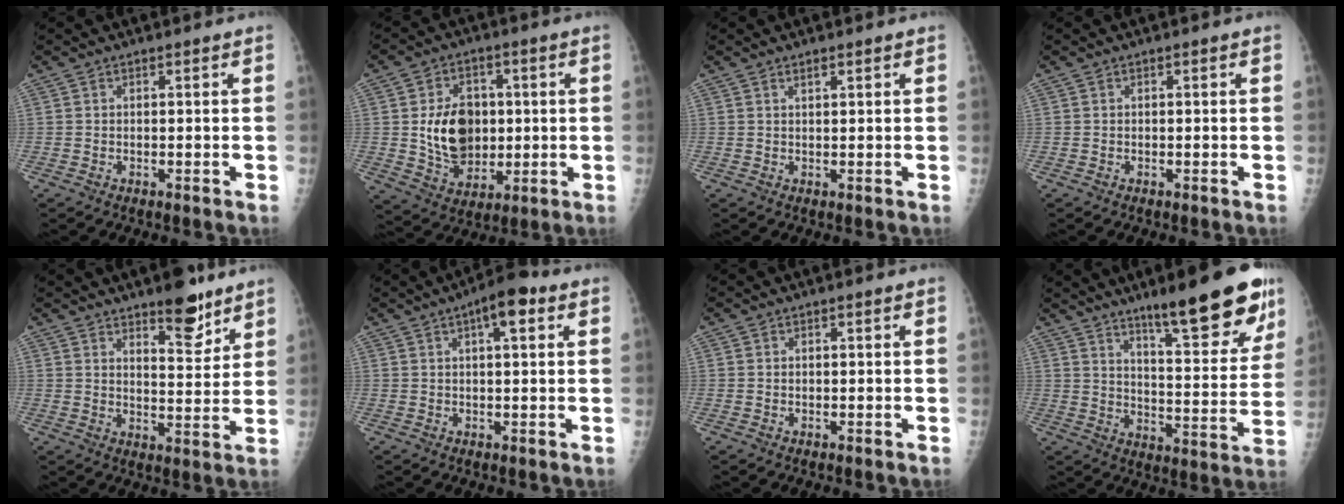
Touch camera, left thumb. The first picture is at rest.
{"total": 12.5, "force": [0.6, 9.4, 8.2], "torque": [-0.095, -0.008, 0.020]}
{"total": 1.0, "force": [0.7, 0.3, 0.7], "torque": [-0.005, -0.003, 0.011]}
{"total": 0.0}
{"total": 9.2, "force": [6.4, 3.3, 5.6], "torque": [-0.056, -0.045, 0.096]}
{"total": 6.8, "force": [2.8, 2.2, 5.8], "torque": [-0.074, 0.008, 0.033]}
{"total": 0.0}
{"total": 20.3, "force": [13.2, 4.1, 14.8], "torque": [-0.168, -0.066, 0.197]}